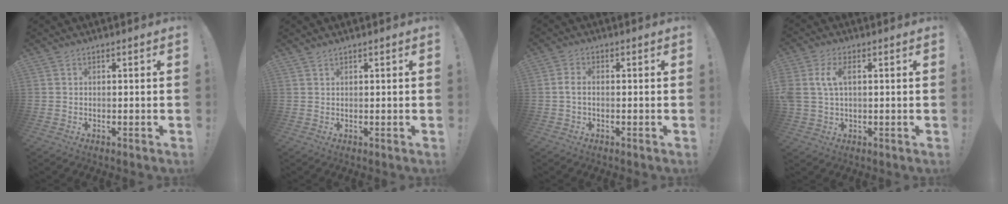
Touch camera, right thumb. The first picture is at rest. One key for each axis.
{"total": 1.0, "fx": 0.9, "fy": 0.3, "fz": 0.3, "tx": -0.003, "ty": -0.002, "tz": 0.017}
{"total": 2.7, "fx": -0.5, "fy": 1.3, "fz": 2.3, "tx": -0.047, "ty": 0.005, "tz": -0.010}
{"total": 7.3, "fx": 1.7, "fy": 4.1, "fz": 5.8, "tx": -0.123, "ty": 0.001, "tz": 0.029}